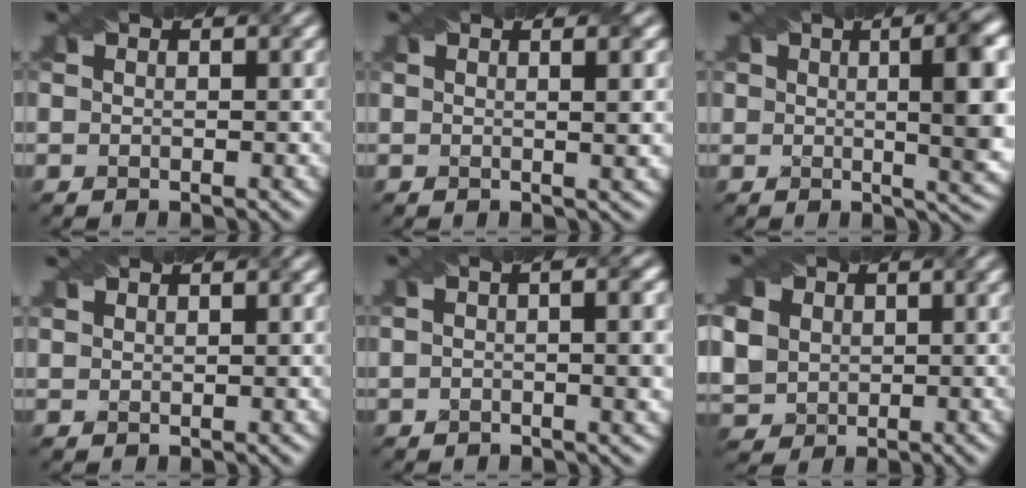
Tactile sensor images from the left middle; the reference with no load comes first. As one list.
[{"total": 3.8, "force": [1.1, 1.5, 3.3], "torque": [-0.020, 0.013, -0.009]}, {"total": 7.8, "force": [0.9, 2.5, 7.3], "torque": [-0.084, 0.001, 0.016]}, {"total": 1.3, "force": [1.2, 0.3, 0.4], "torque": [-0.010, 0.001, 0.022]}, {"total": 6.2, "force": [0.8, 2.7, 5.5], "torque": [-0.038, 0.024, -0.011]}, {"total": 8.4, "force": [2.2, 7.1, 4.0], "torque": [-0.099, 0.022, 0.032]}]